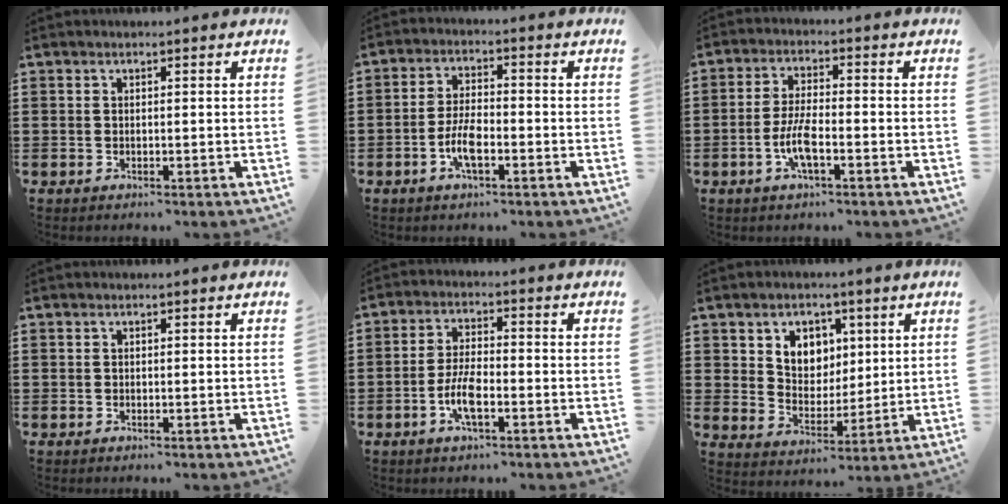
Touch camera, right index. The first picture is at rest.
{"total": 5.6, "force": [-2.0, 2.0, 4.8], "torque": [-0.116, -0.003, -0.047]}
{"total": 5.8, "force": [-2.0, 1.6, 5.2], "torque": [-0.123, -0.008, -0.044]}
{"total": 0.0}
{"total": 5.9, "force": [-2.1, 1.8, 5.1], "torque": [-0.114, -0.003, -0.045]}
{"total": 5.6, "force": [2.7, 4.7, 1.3], "torque": [-0.045, 0.004, 0.047]}